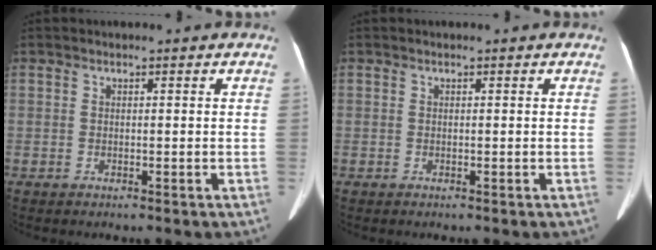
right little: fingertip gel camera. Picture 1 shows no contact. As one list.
[{"total": 0.0}]